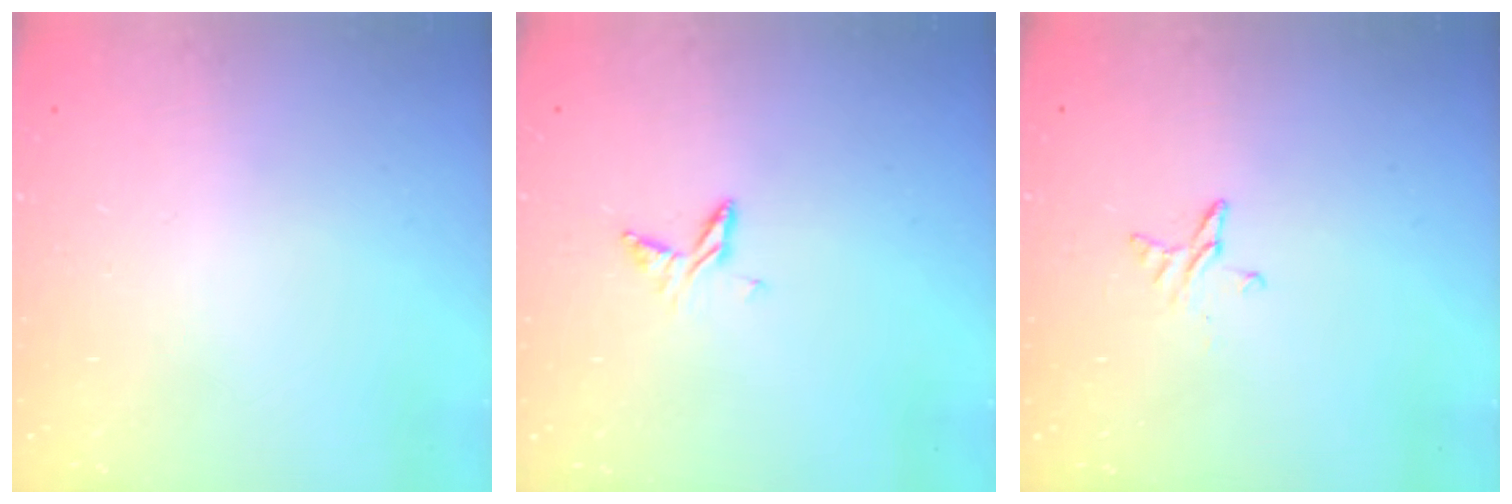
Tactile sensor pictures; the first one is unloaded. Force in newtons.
{"total": 7.0, "press": 6.9, "slide": 0.7}
{"total": 3.5, "press": 3.5, "slide": 0.3}